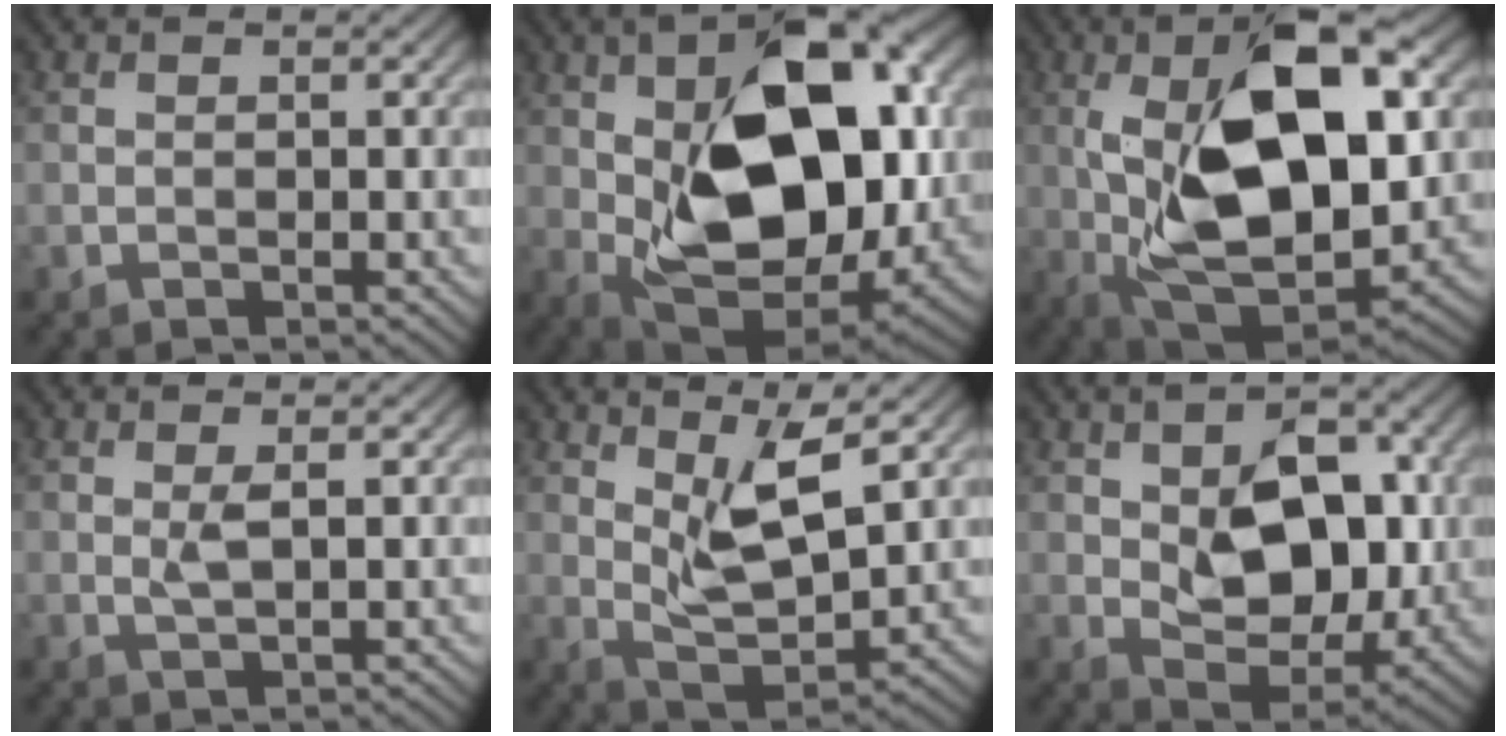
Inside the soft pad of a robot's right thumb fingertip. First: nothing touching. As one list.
[{"total": 19.4, "force": [2.5, 10.6, 16.0], "torque": [-0.256, 0.003, 0.031]}, {"total": 17.9, "force": [2.3, 8.0, 15.8], "torque": [-0.271, 0.007, 0.029]}, {"total": 1.6, "force": [0.4, 0.2, 1.6], "torque": [-0.037, -0.001, 0.008]}, {"total": 8.0, "force": [3.7, 2.4, 6.6], "torque": [-0.131, -0.007, 0.072]}, {"total": 11.3, "force": [0.8, 6.9, 8.9], "torque": [-0.140, -0.005, 0.013]}]